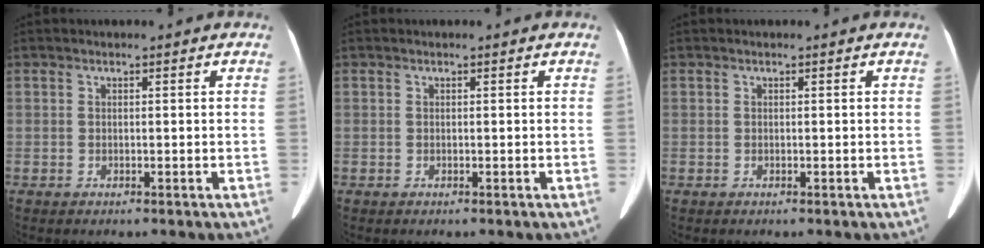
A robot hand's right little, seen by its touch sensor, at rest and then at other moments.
{"total": 0.0}
{"total": 0.0}